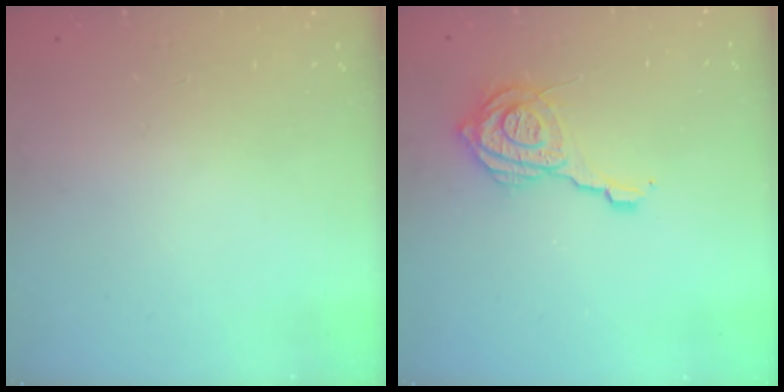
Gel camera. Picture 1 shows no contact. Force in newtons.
{"total": 14.4, "press": 14.3, "slide": 1.9}